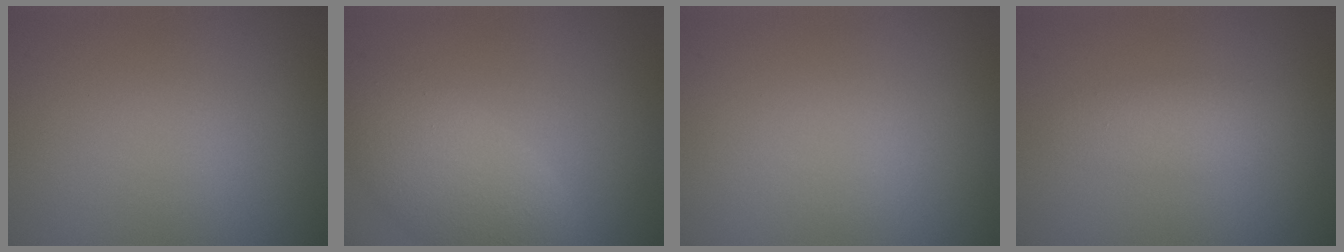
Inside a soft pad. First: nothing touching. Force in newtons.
{"total": 5.5, "press": 5.5, "slide": 0.4}
{"total": 0.0}
{"total": 2.0, "press": 2.0, "slide": 0.0}